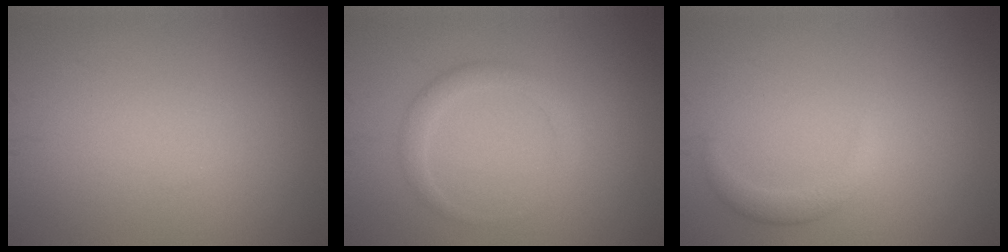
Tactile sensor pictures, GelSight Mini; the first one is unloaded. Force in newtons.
{"total": 1.8, "press": 1.8, "slide": 0.1}
{"total": 1.6, "press": 1.6, "slide": 0.1}